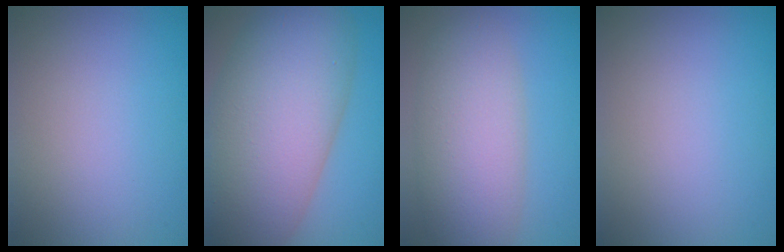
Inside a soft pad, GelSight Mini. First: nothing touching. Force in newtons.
{"total": 15.7, "press": 15.7, "slide": 0.8}
{"total": 7.7, "press": 7.6, "slide": 0.4}
{"total": 0.0}